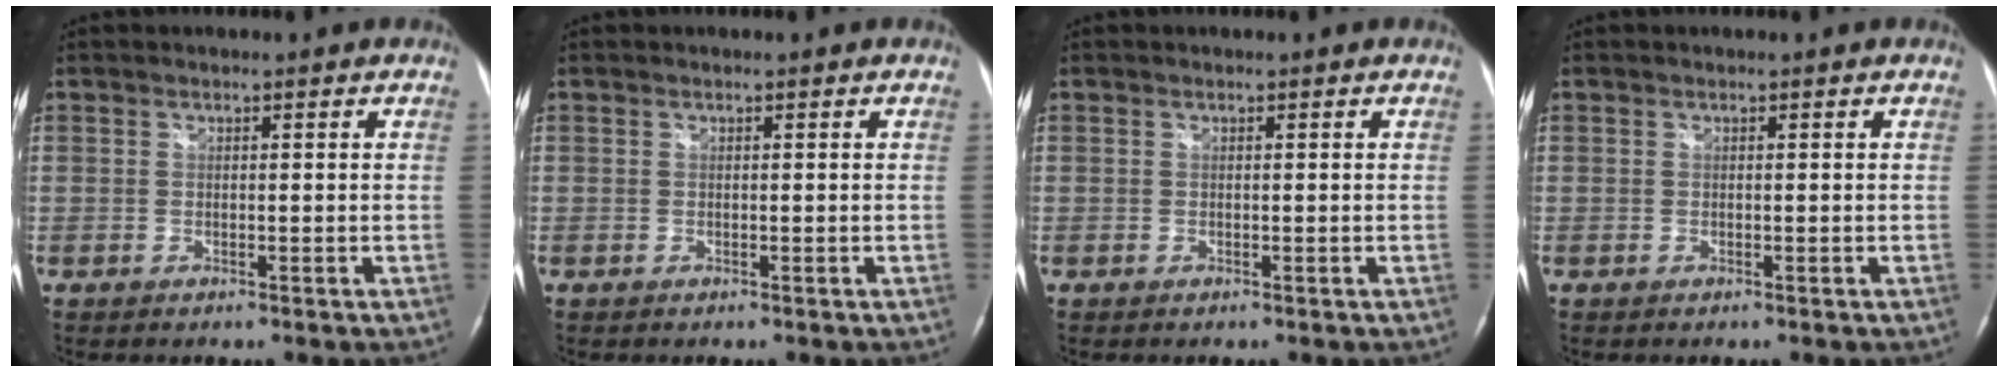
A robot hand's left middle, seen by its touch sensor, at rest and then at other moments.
{"total": 0.0}
{"total": 0.0}
{"total": 0.0}